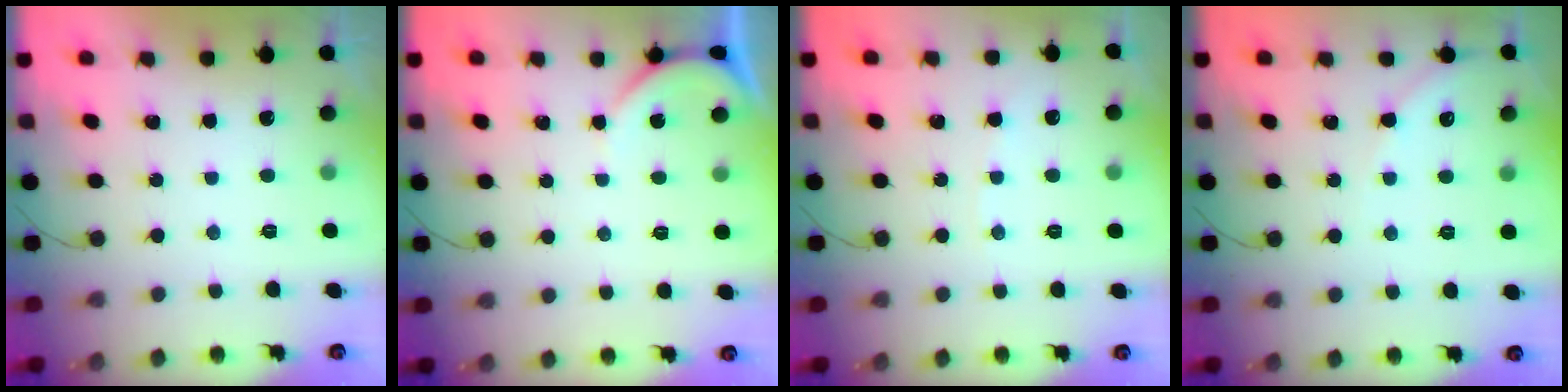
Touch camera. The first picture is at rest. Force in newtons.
{"total": 3.1, "press": 3.1, "slide": 0.3}
{"total": 3.2, "press": 3.2, "slide": 0.4}
{"total": 3.6, "press": 3.5, "slide": 0.5}